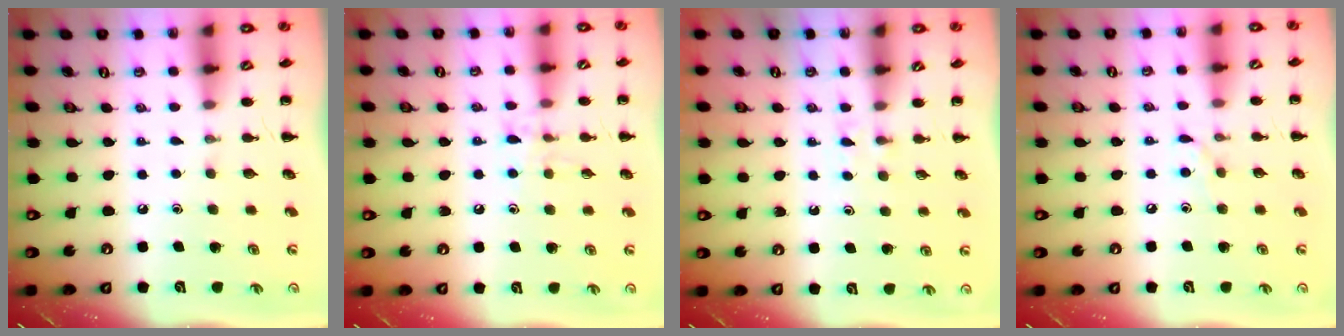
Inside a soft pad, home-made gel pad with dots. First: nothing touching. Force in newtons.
{"total": 8.0, "press": 7.8, "slide": 1.6}
{"total": 2.8, "press": 2.5, "slide": 1.1}
{"total": 4.9, "press": 4.5, "slide": 1.8}